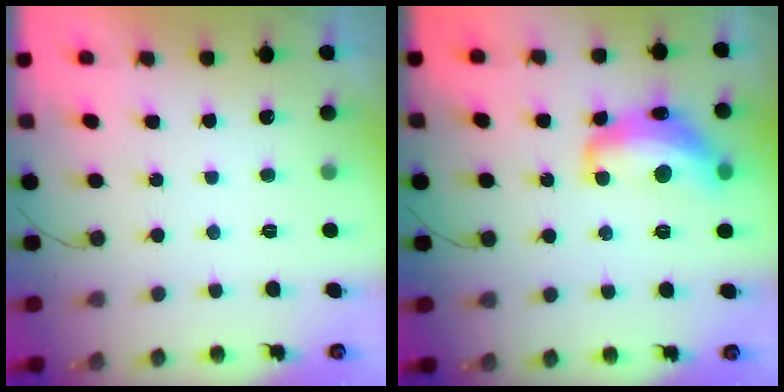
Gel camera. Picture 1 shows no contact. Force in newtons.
{"total": 14.4, "press": 14.3, "slide": 1.1}